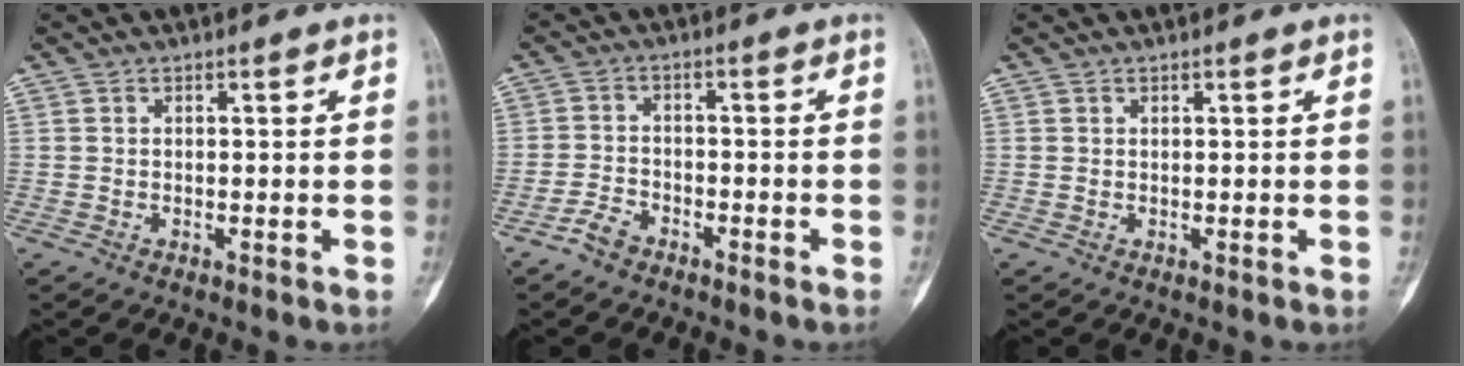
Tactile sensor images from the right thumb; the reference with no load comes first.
{"total": 3.5, "force": [-2.7, 1.7, 1.3], "torque": [-0.025, 0.017, -0.054]}
{"total": 0.0}